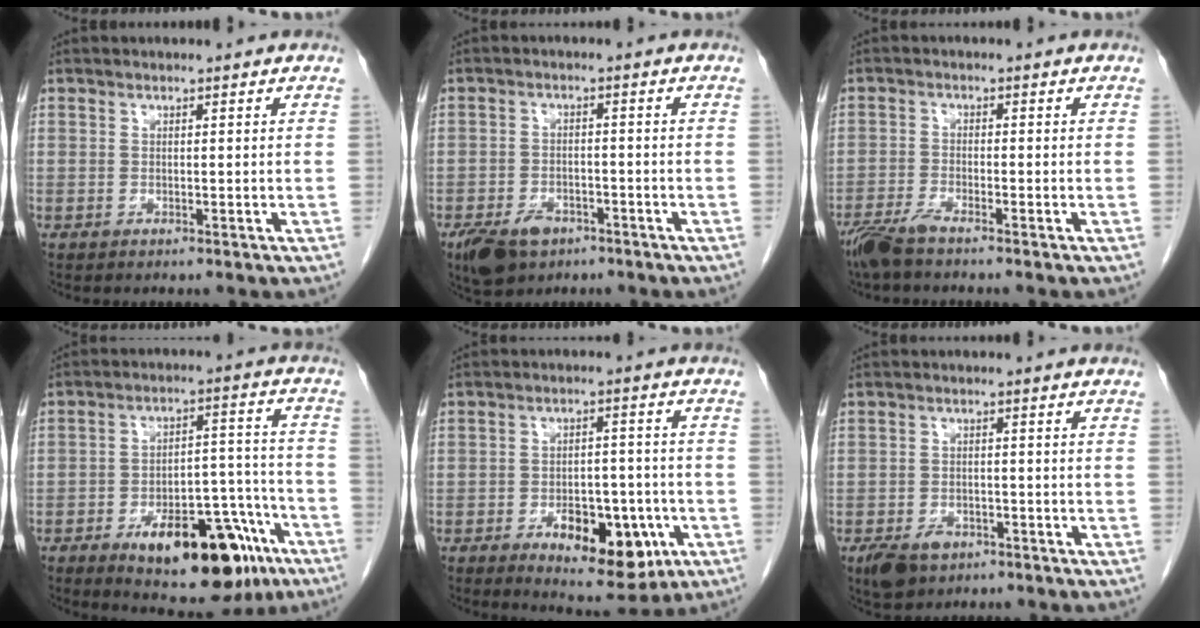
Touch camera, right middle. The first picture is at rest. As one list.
[{"total": 6.7, "force": [-4.2, 3.9, 3.4], "torque": [-0.062, -0.003, -0.066]}, {"total": 4.1, "force": [-3.4, 0.3, 2.3], "torque": [-0.052, -0.012, -0.071]}, {"total": 18.6, "force": [-10.6, 7.2, 13.5], "torque": [-0.142, 0.023, -0.146]}, {"total": 11.2, "force": [-4.7, 5.1, 8.8], "torque": [-0.115, 0.002, -0.058]}, {"total": 4.9, "force": [-3.0, 3.0, 2.4], "torque": [-0.043, -0.002, -0.043]}]